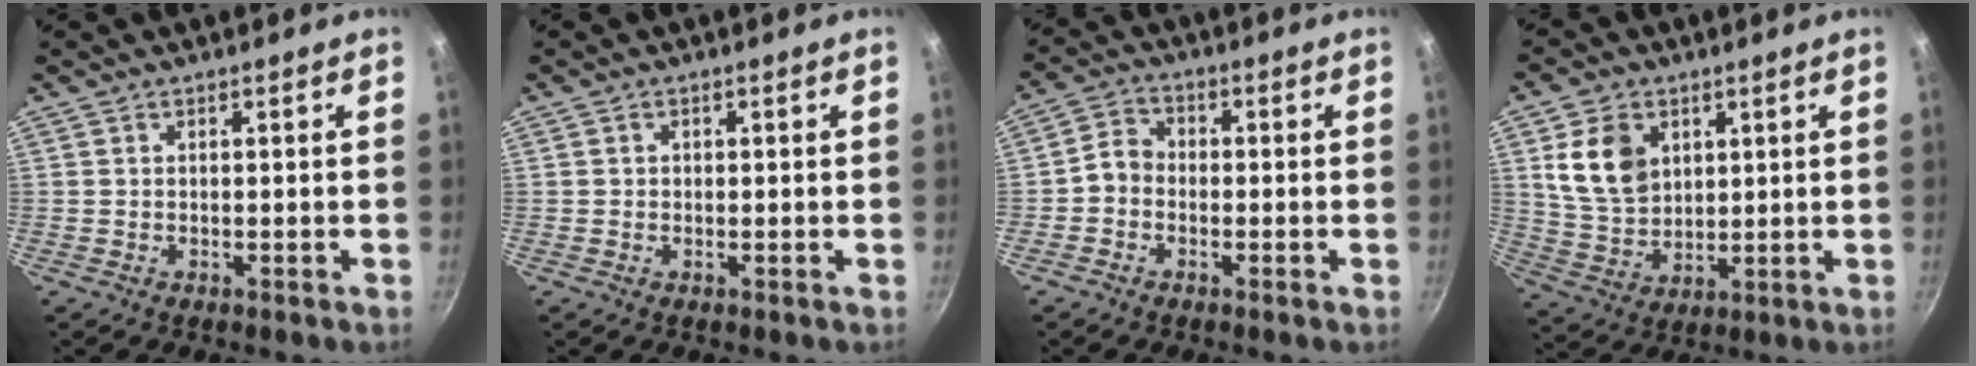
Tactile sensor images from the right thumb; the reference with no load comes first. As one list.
[{"total": 0.6, "force": [0.0, 0.6, 0.2], "torque": [0.000, 0.002, -0.001]}, {"total": 4.1, "force": [-1.2, 3.4, 1.9], "torque": [-0.019, 0.020, -0.035]}, {"total": 10.9, "force": [3.5, 8.0, 6.5], "torque": [-0.101, -0.021, 0.075]}]